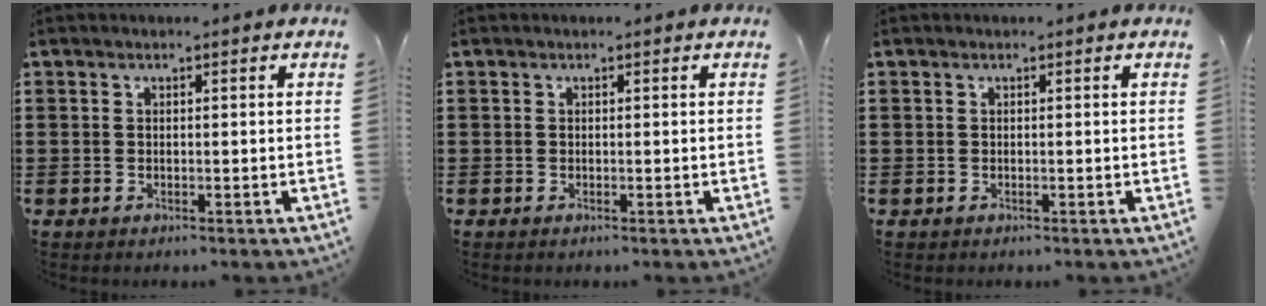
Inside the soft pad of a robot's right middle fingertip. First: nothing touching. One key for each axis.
{"total": 0.0}
{"total": 0.0}